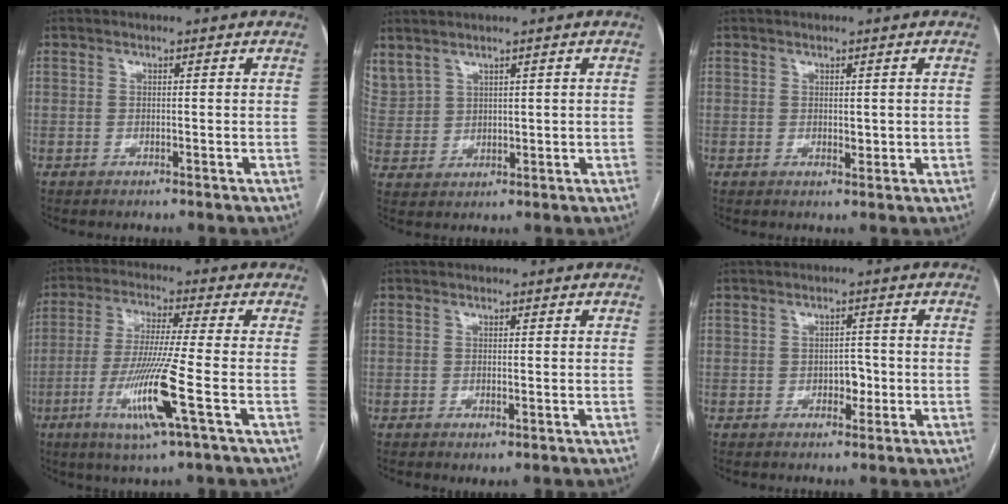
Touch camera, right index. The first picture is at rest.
{"total": 7.9, "force": [5.1, 5.2, 3.1], "torque": [-0.094, 0.017, 0.124]}
{"total": 1.5, "force": [0.2, 1.0, 1.2], "torque": [-0.014, -0.003, 0.005]}
{"total": 11.6, "force": [-4.0, -1.0, 10.8], "torque": [-0.216, -0.023, -0.079]}
{"total": 1.0, "force": [-0.3, 0.4, 0.9], "torque": [-0.015, -0.003, 0.000]}
{"total": 2.6, "force": [-0.6, 1.7, 1.9], "torque": [-0.018, 0.006, -0.007]}